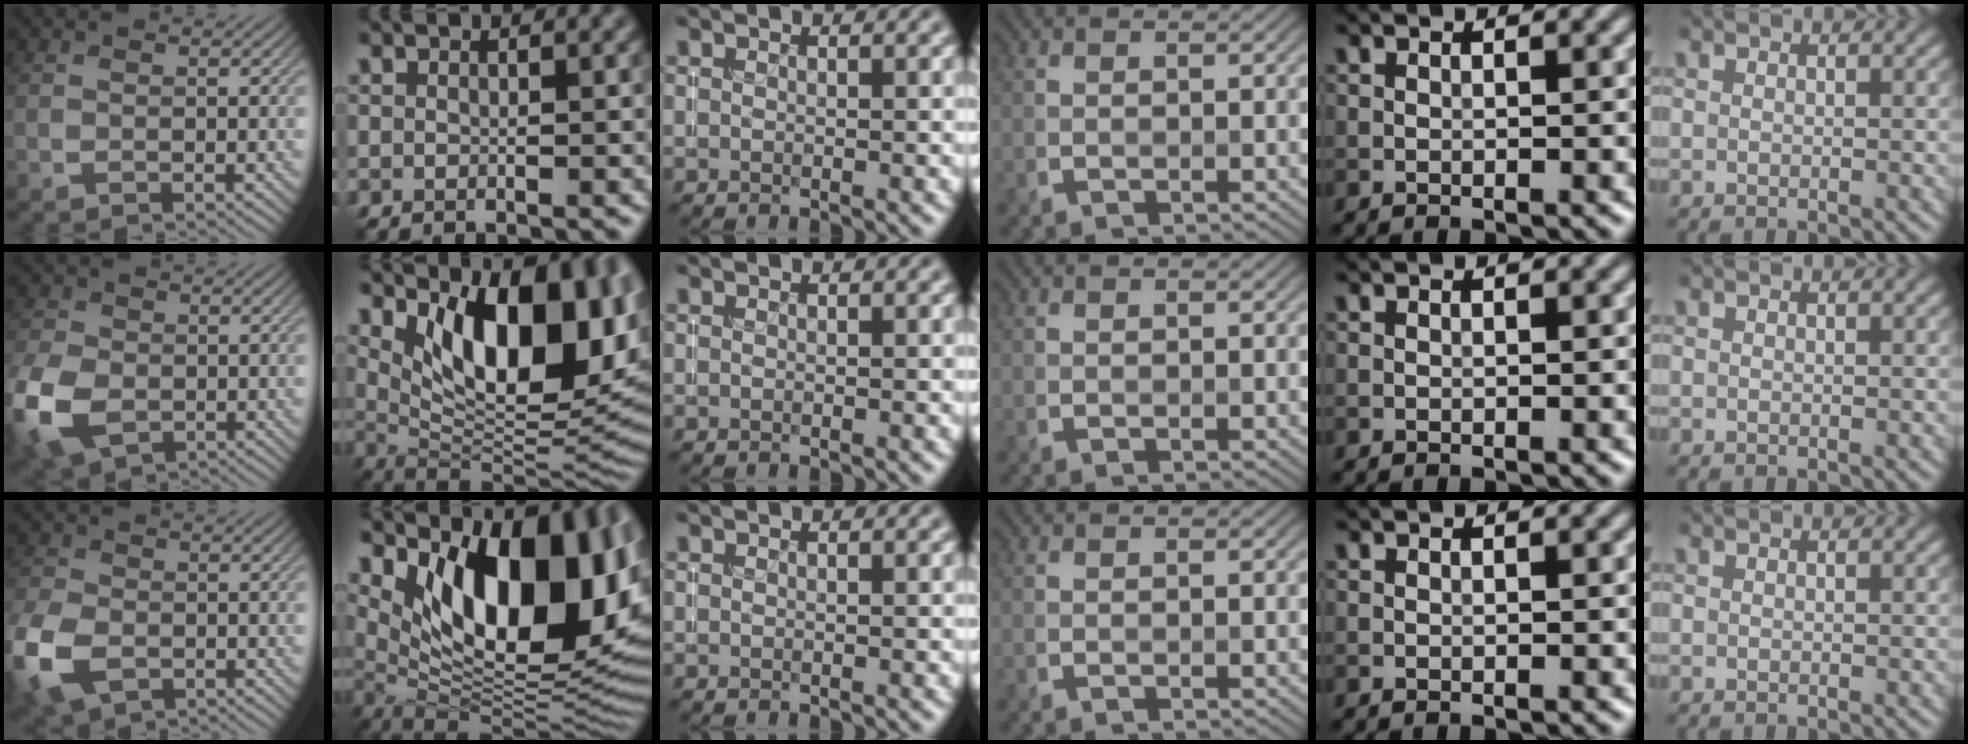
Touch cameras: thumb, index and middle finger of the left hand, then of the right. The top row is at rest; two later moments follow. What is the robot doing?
{"motion": "insert", "object": "coin"}